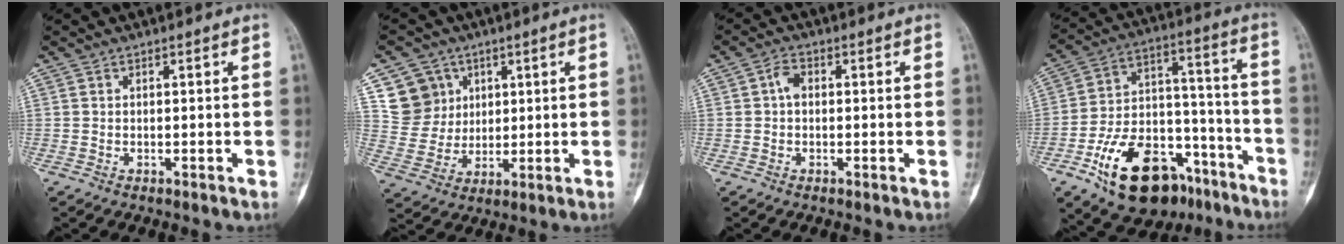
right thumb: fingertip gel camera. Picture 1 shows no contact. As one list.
[{"total": 9.4, "force": [4.2, 8.3, 1.6], "torque": [0.005, -0.020, 0.086]}, {"total": 2.5, "force": [0.1, 1.7, 1.9], "torque": [-0.030, 0.009, -0.005]}, {"total": 22.8, "force": [-13.1, 12.6, 13.8], "torque": [-0.221, 0.083, -0.210]}]